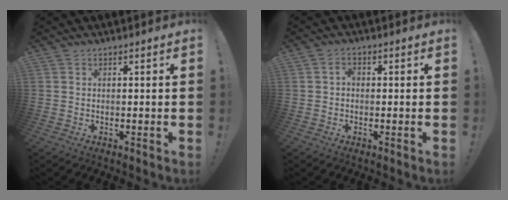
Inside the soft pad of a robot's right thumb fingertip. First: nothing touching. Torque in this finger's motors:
{"motor_torque": [0.02, 0.02, -0.10, -0.15, -0.02]}